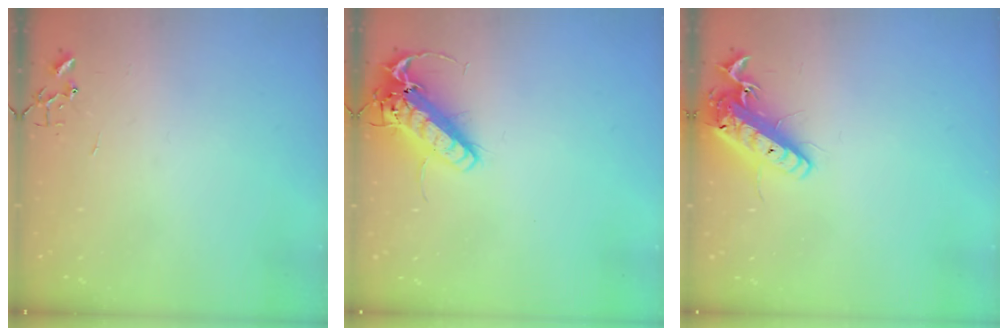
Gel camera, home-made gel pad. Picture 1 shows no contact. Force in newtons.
{"total": 15.6, "press": 15.3, "slide": 3.2}
{"total": 15.0, "press": 14.7, "slide": 3.1}